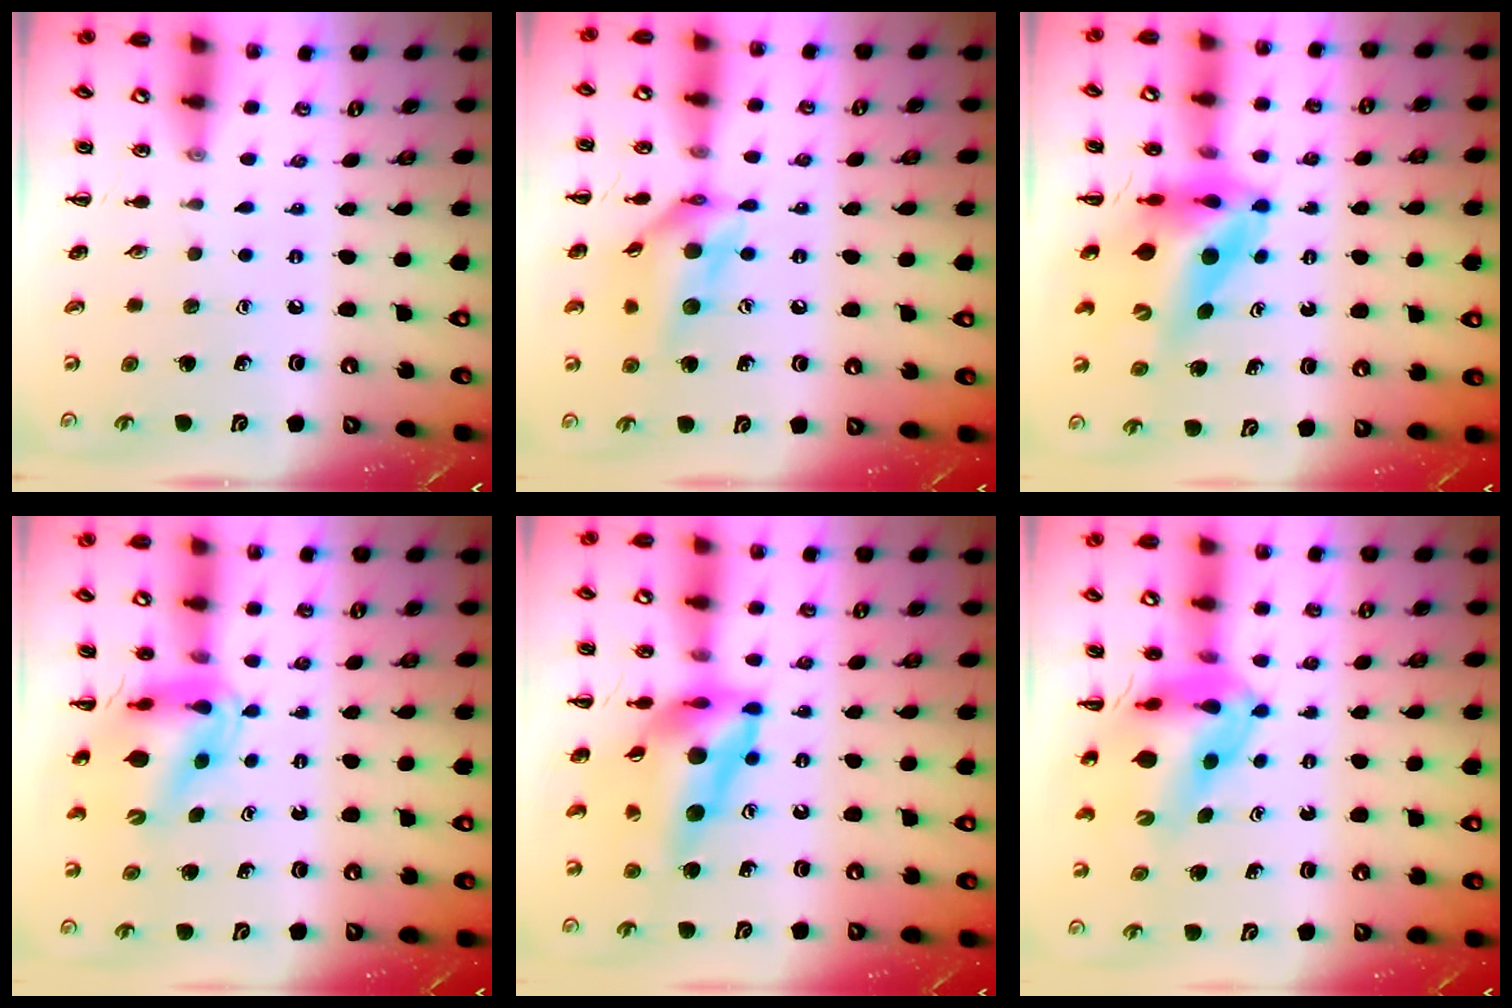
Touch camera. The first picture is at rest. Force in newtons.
{"total": 15.3, "press": 15.0, "slide": 3.1}
{"total": 11.4, "press": 10.9, "slide": 3.3}
{"total": 10.2, "press": 9.6, "slide": 3.2}
{"total": 15.8, "press": 15.0, "slide": 4.9}
{"total": 11.5, "press": 11.0, "slide": 3.5}